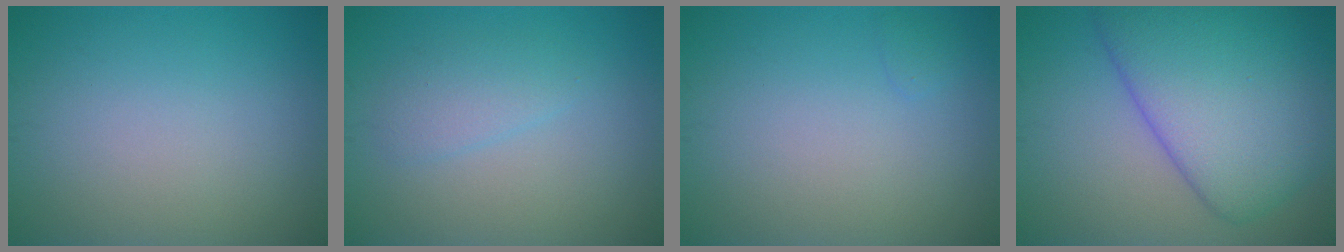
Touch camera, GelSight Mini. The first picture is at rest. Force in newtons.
{"total": 2.0, "press": 2.0, "slide": 0.1}
{"total": 0.6, "press": 0.6, "slide": 0.0}
{"total": 10.2, "press": 10.2, "slide": 0.4}